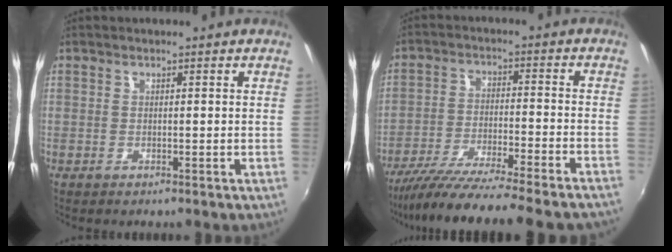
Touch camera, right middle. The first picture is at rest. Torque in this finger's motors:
{"motor_torque": [1.11, -1.02, 0.45, 0.14]}